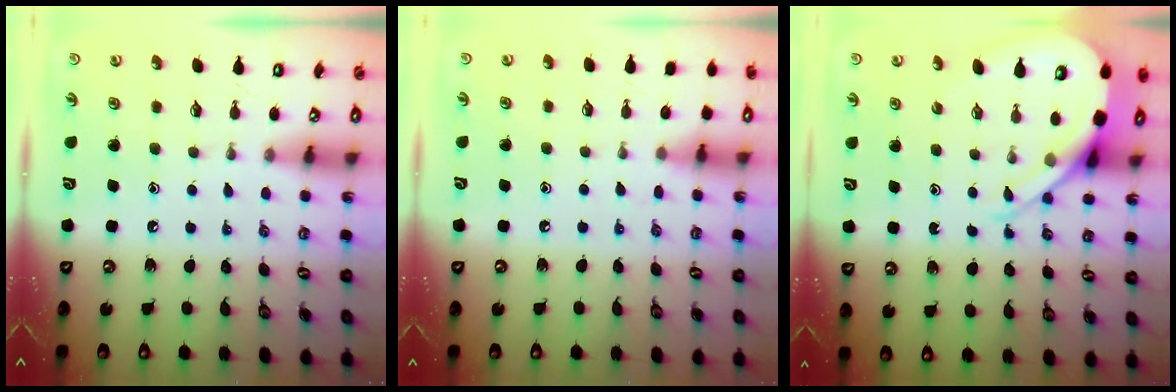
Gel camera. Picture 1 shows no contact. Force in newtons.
{"total": 5.0, "press": 5.0, "slide": 0.7}
{"total": 9.2, "press": 9.2, "slide": 0.9}